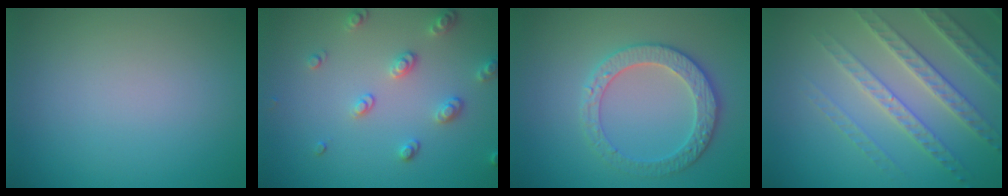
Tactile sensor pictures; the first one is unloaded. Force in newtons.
{"total": 2.6, "press": 2.6, "slide": 0.6}
{"total": 3.8, "press": 3.7, "slide": 0.7}
{"total": 5.1, "press": 4.4, "slide": 2.5}